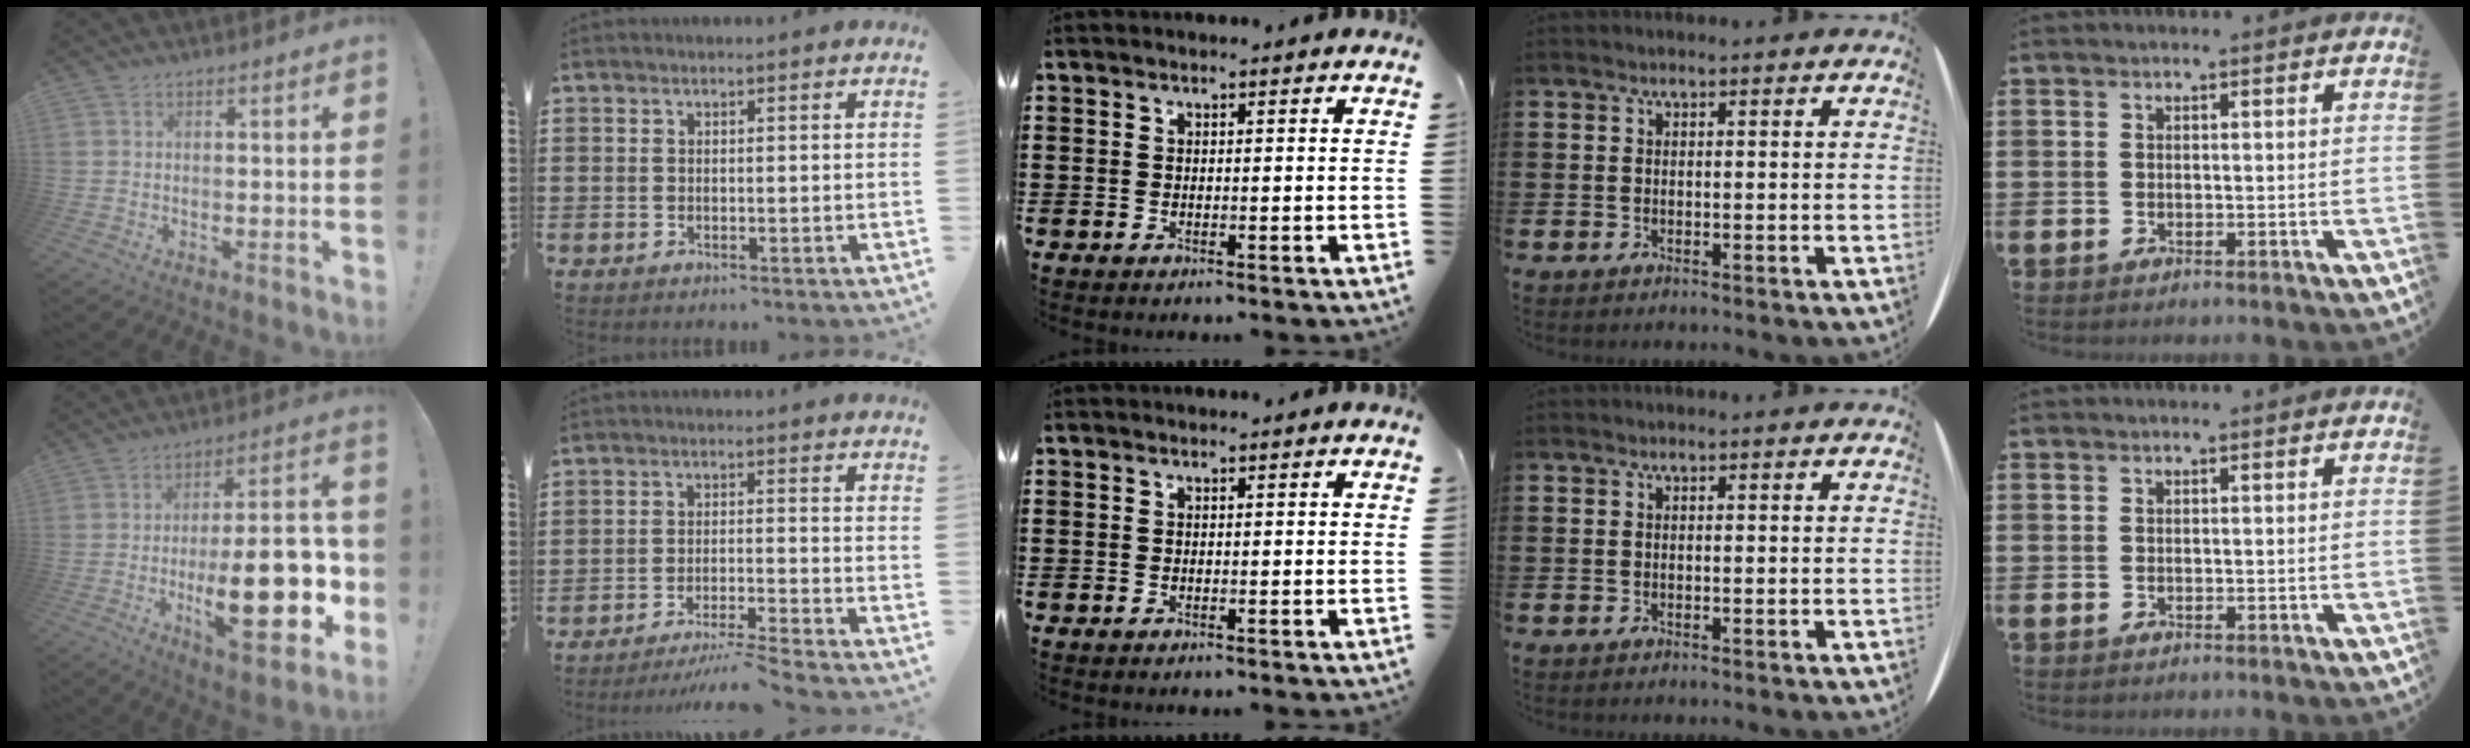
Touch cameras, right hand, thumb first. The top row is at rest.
{"thumb": {"total": 24.9, "force": [-5.4, 8.3, 22.8], "torque": [-0.339, 0.010, -0.080]}, "index": {"total": 4.1, "force": [-3.8, -0.7, 1.3], "torque": [-0.031, -0.013, -0.080]}}